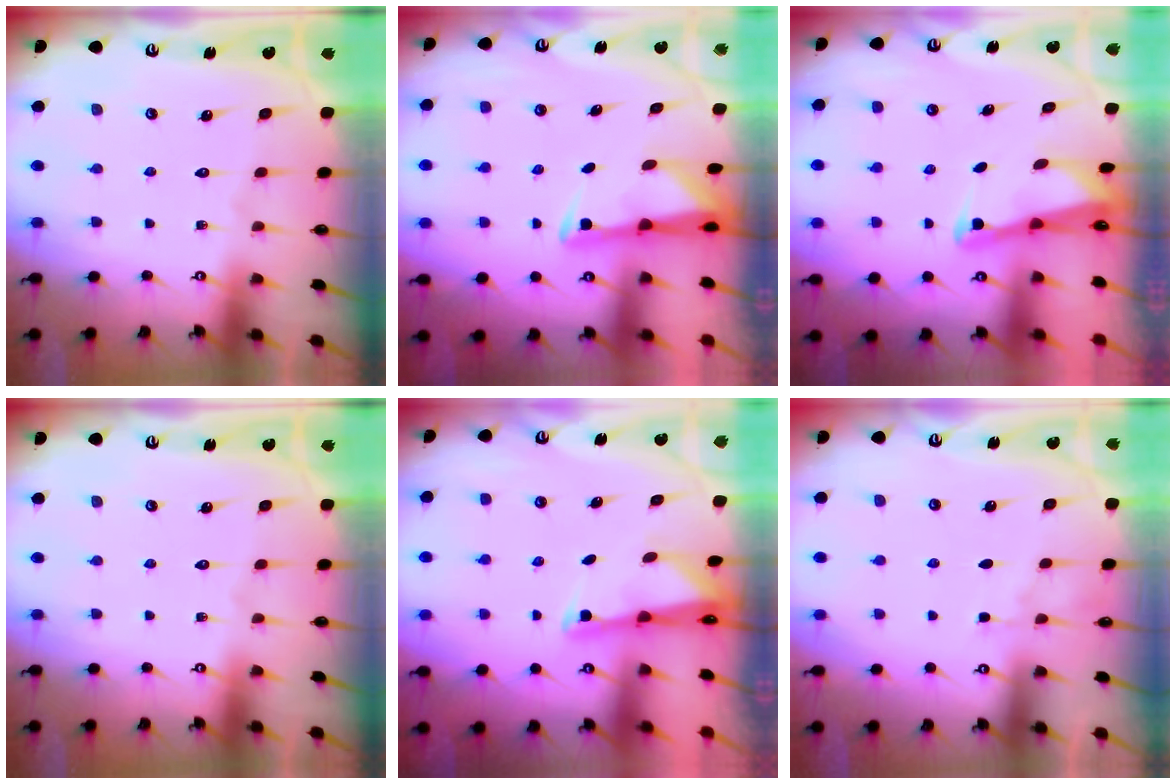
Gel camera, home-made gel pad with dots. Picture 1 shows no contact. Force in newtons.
{"total": 3.0, "press": 3.0, "slide": 0.5}
{"total": 2.5, "press": 2.5, "slide": 0.2}
{"total": 0.0}
{"total": 1.8, "press": 1.8, "slide": 0.4}
{"total": 2.7, "press": 2.7, "slide": 0.4}